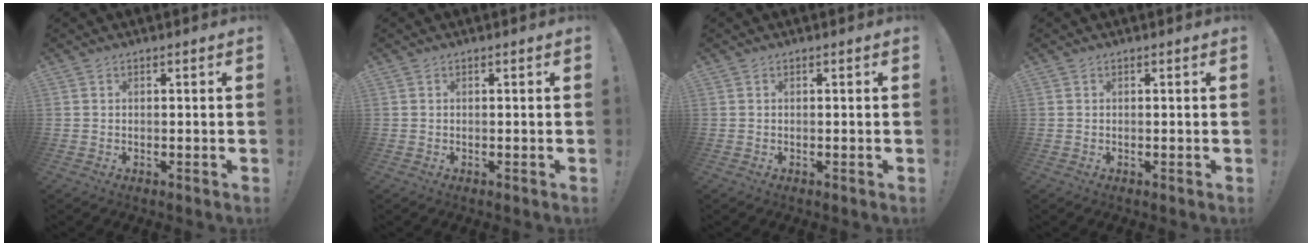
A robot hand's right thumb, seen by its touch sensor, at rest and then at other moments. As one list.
[{"total": 0.0}, {"total": 0.0}, {"total": 0.0}]